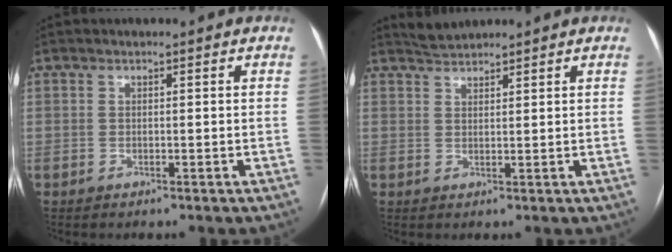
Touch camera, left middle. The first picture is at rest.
{"total": 2.2, "force": [2.2, -0.1, -0.1], "torque": [-0.006, 0.009, 0.049]}